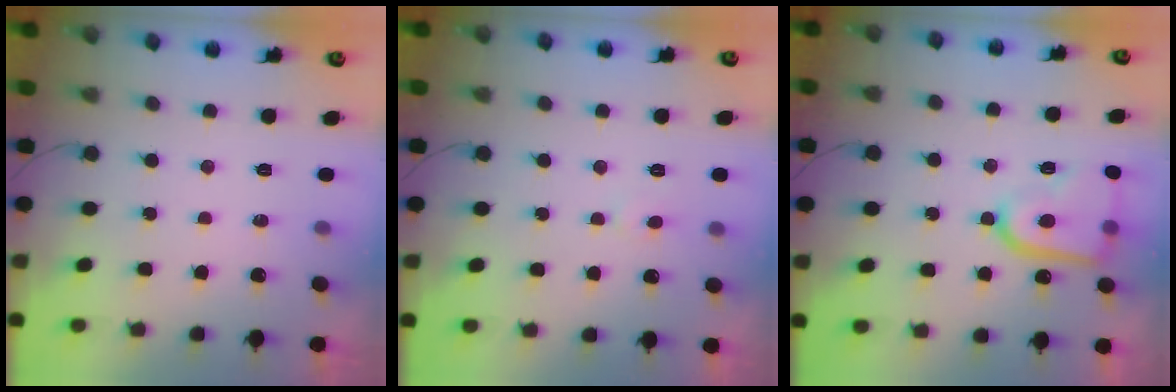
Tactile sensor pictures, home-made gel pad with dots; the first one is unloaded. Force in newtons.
{"total": 3.8, "press": 3.8, "slide": 0.4}
{"total": 15.2, "press": 15.1, "slide": 1.3}